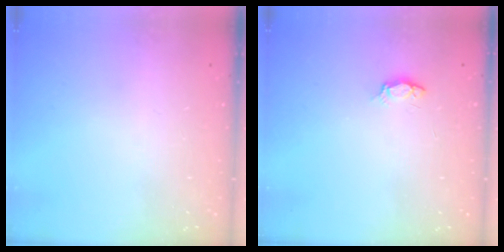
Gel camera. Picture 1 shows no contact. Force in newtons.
{"total": 3.3, "press": 3.2, "slide": 0.5}